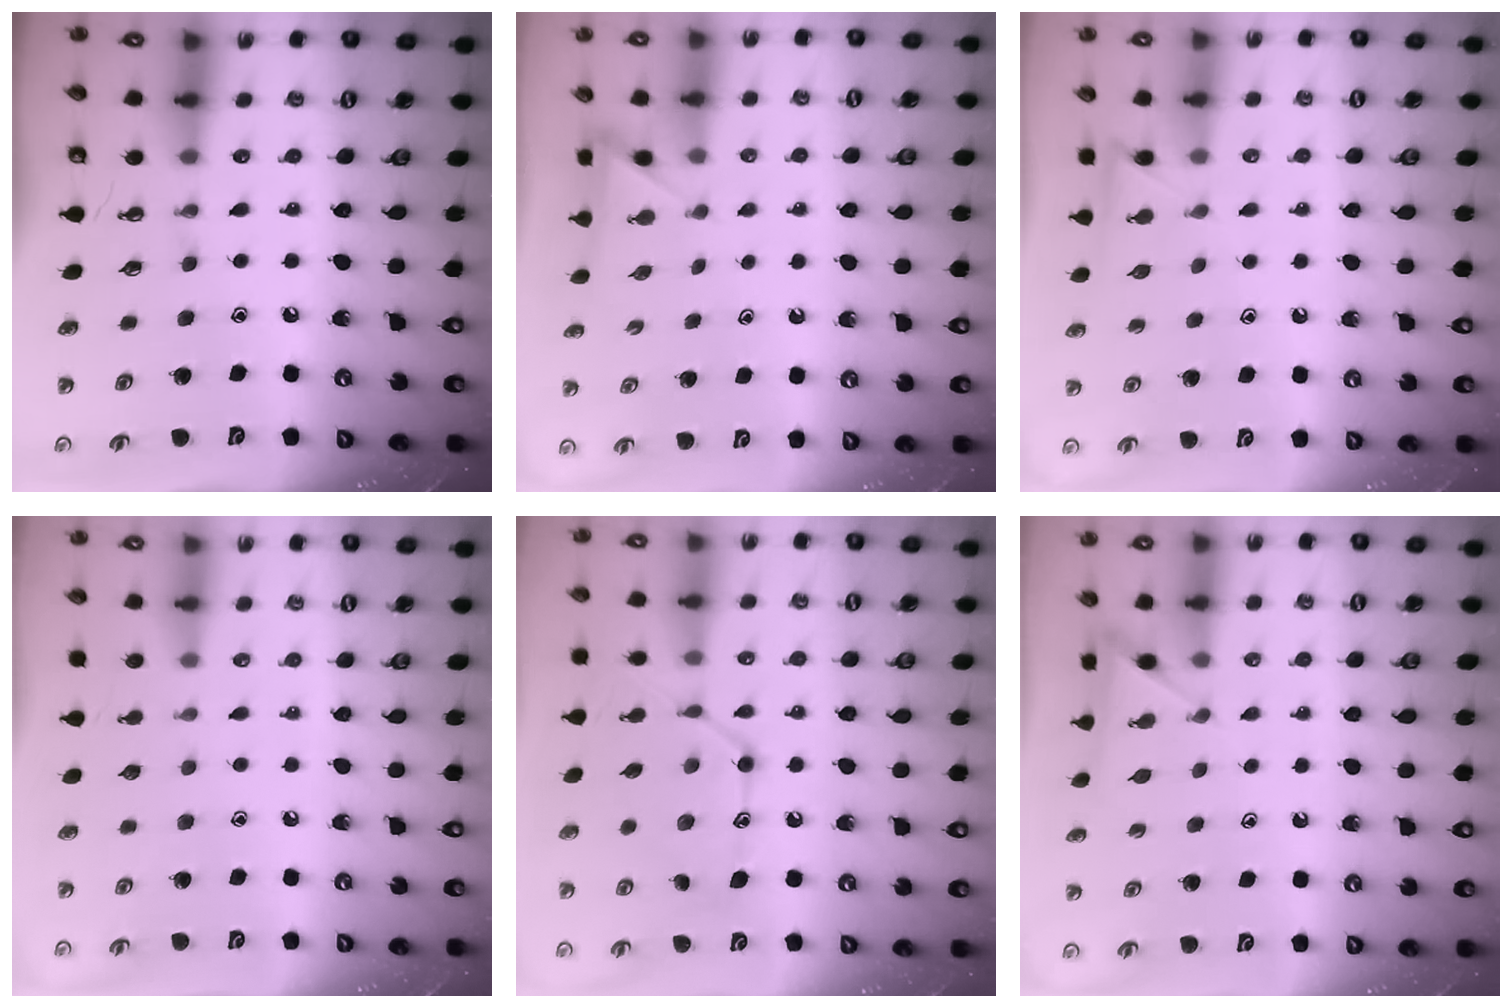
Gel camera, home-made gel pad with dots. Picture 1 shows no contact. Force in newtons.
{"total": 3.0, "press": 3.0, "slide": 0.3}
{"total": 5.1, "press": 5.1, "slide": 0.7}
{"total": 0.0}
{"total": 15.2, "press": 15.1, "slide": 1.1}
{"total": 5.6, "press": 5.6, "slide": 0.5}